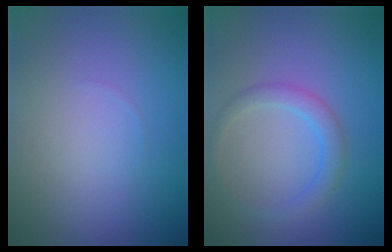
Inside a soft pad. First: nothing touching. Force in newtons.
{"total": 2.1, "press": 2.1, "slide": 0.0}